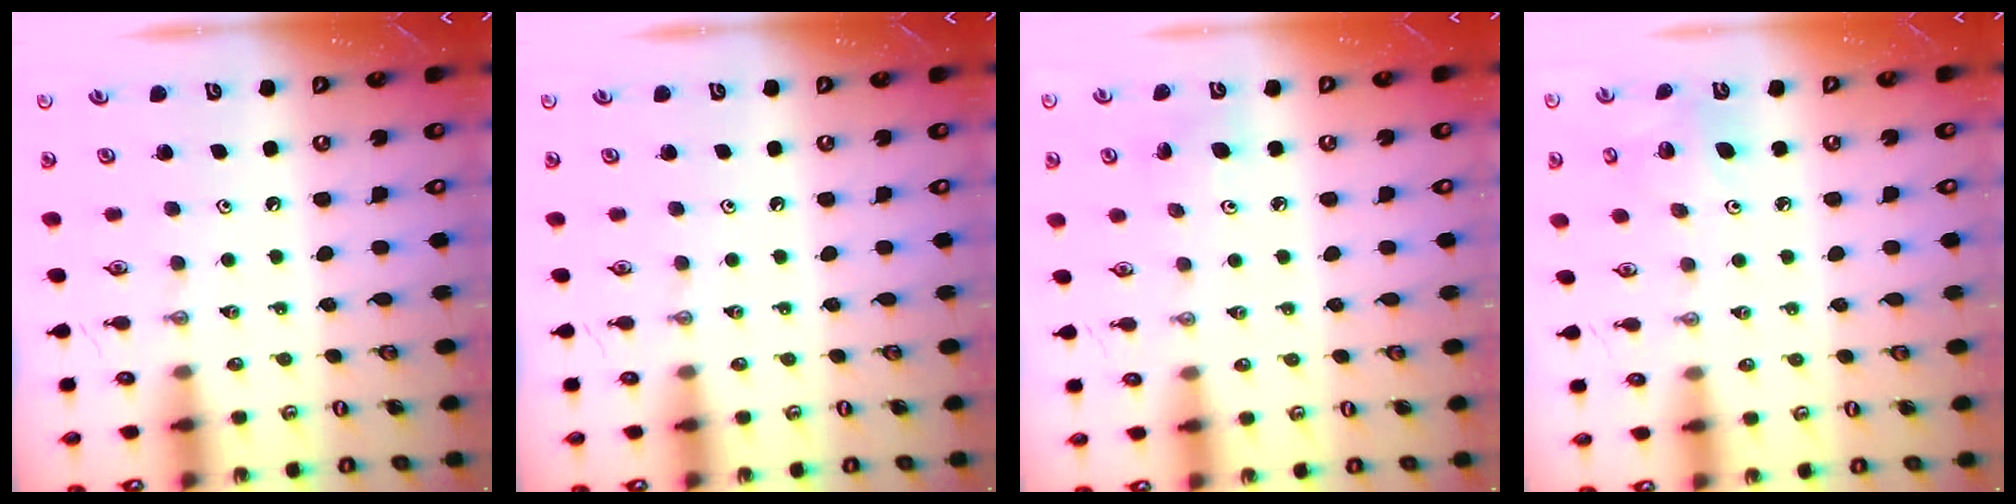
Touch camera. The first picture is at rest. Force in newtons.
{"total": 0.0}
{"total": 7.1, "press": 7.0, "slide": 0.7}
{"total": 6.6, "press": 6.4, "slide": 1.6}